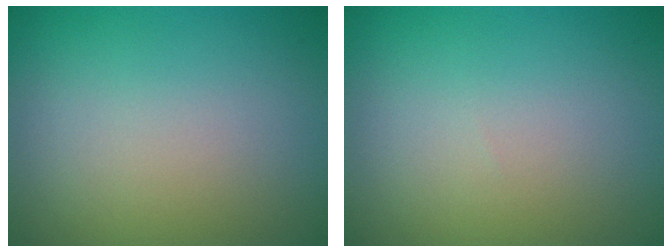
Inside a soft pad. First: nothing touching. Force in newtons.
{"total": 0.0}